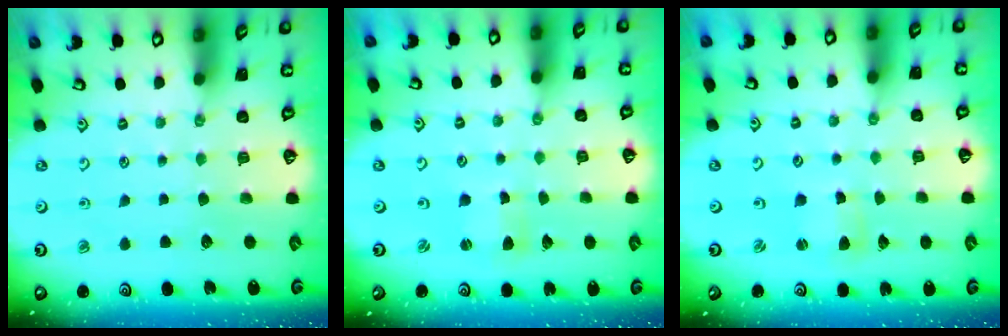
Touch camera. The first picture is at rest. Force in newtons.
{"total": 2.1, "press": 2.1, "slide": 0.3}
{"total": 2.5, "press": 2.5, "slide": 0.3}